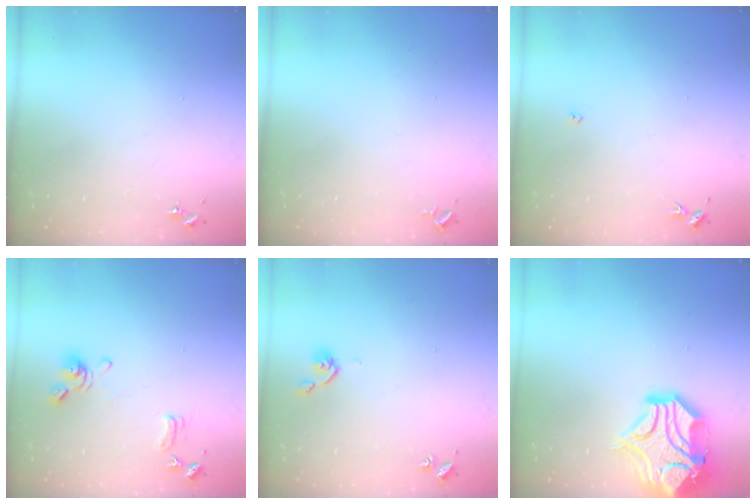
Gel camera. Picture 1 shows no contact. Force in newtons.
{"total": 2.6, "press": 2.6, "slide": 0.4}
{"total": 2.7, "press": 2.7, "slide": 0.5}
{"total": 9.8, "press": 9.7, "slide": 1.7}
{"total": 5.0, "press": 4.9, "slide": 1.2}
{"total": 17.6, "press": 17.4, "slide": 2.6}